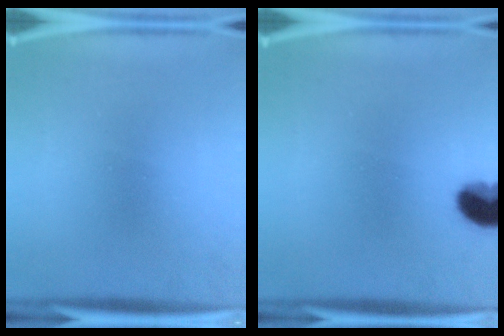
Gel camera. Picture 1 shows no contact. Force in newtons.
{"total": 7.0}